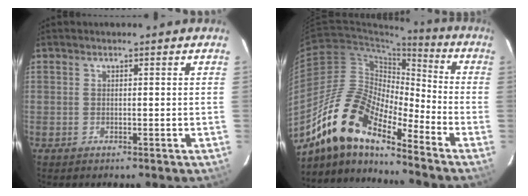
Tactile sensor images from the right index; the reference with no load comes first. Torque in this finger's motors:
{"motor_torque": [0.65, -0.82, 0.84, 0.21]}